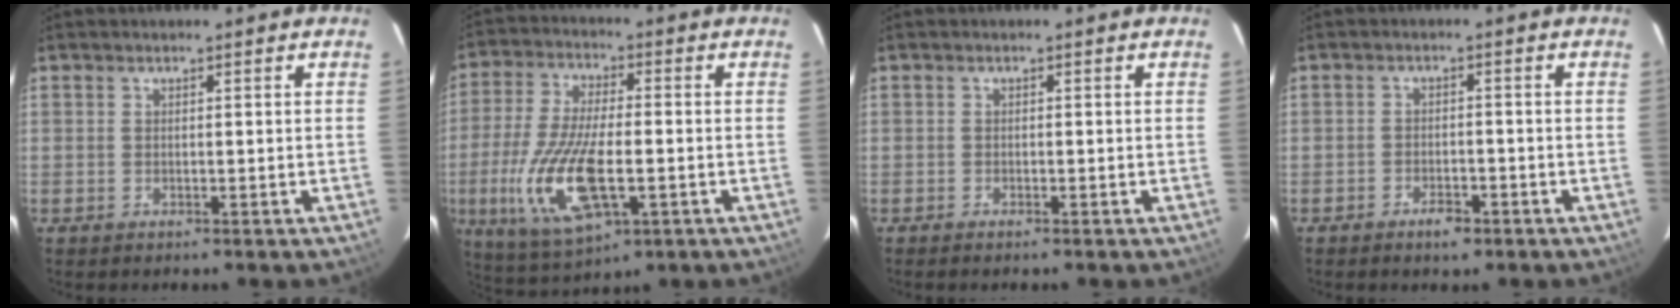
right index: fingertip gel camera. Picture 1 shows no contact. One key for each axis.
{"total": 16.1, "fx": -4.2, "fy": 6.1, "fz": 14.4, "tx": -0.304, "ty": -0.021, "tz": -0.073}
{"total": 0.9, "fx": -0.8, "fy": 0.1, "fz": 0.4, "tx": -0.009, "ty": -0.002, "tz": -0.015}
{"total": 3.5, "fx": -2.5, "fy": 1.7, "fz": 1.8, "tx": -0.043, "ty": 0.003, "tz": -0.040}